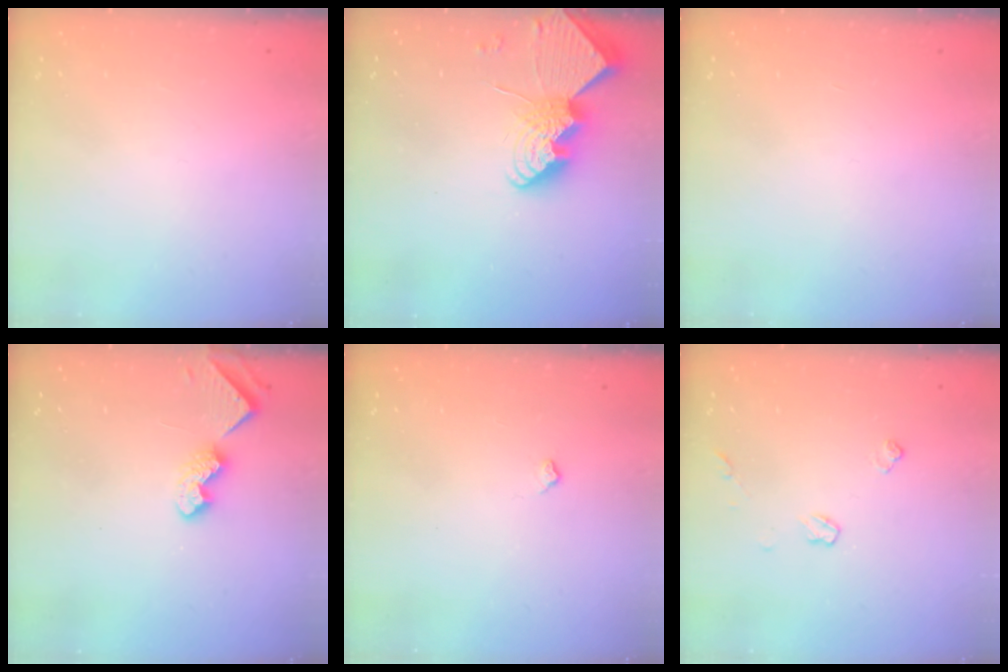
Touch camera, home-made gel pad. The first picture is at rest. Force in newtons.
{"total": 14.3, "press": 14.2, "slide": 1.0}
{"total": 0.0}
{"total": 7.0, "press": 7.0, "slide": 0.8}
{"total": 3.6, "press": 3.6, "slide": 0.6}
{"total": 5.5, "press": 5.4, "slide": 0.7}